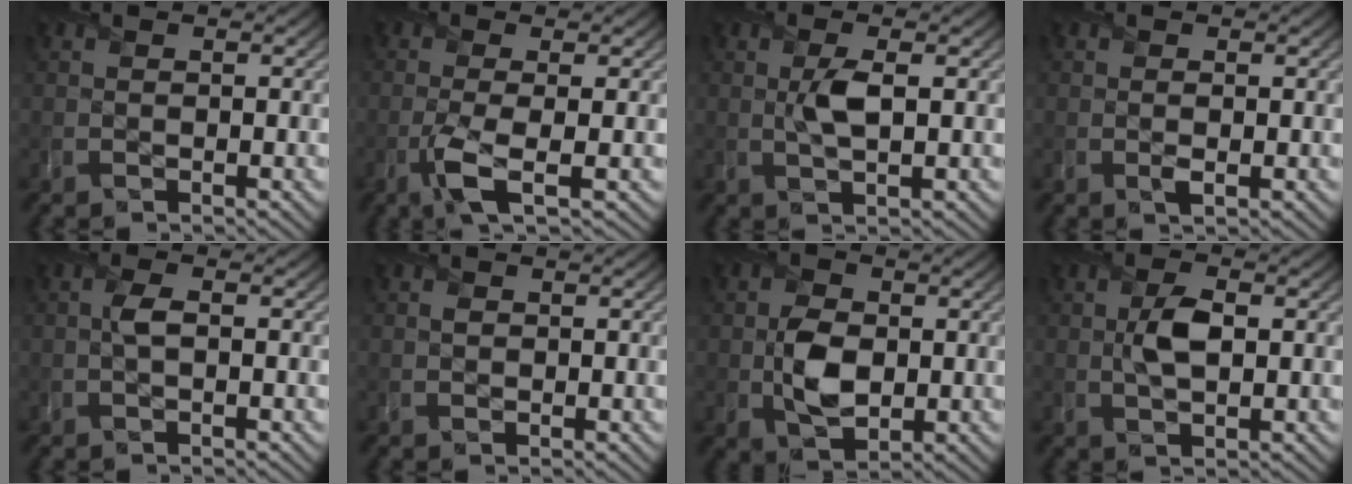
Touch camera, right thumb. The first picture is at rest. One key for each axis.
{"total": 3.9, "fx": -1.3, "fy": 0.8, "fz": 3.6, "tx": -0.076, "ty": -0.001, "tz": -0.037}
{"total": 3.4, "fx": 0.5, "fy": 1.2, "fz": 3.1, "tx": -0.069, "ty": -0.002, "tz": 0.006}
{"total": 1.1, "fx": 0.0, "fy": 0.5, "fz": 0.9, "tx": -0.018, "ty": -0.005, "tz": -0.003}
{"total": 2.0, "fx": -0.1, "fy": 0.9, "fz": 1.8, "tx": -0.040, "ty": 0.003, "tz": -0.006}
{"total": 0.8, "fx": 0.1, "fy": 0.7, "fz": 0.3, "tx": -0.005, "ty": -0.004, "tz": -0.002}
{"total": 5.7, "fx": -0.3, "fy": 4.0, "fz": 4.0, "tx": -0.086, "ty": -0.010, "tz": -0.009}
{"total": 4.3, "fx": 0.4, "fy": 2.2, "fz": 3.6, "tx": -0.079, "ty": -0.001, "tz": 0.004}